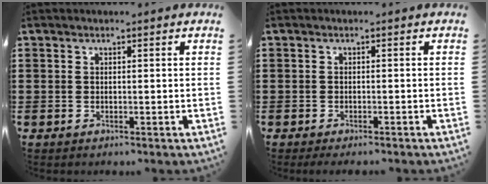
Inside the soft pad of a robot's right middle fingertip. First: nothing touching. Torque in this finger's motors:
{"motor_torque": [1.11, -0.16, 0.07, 0.09]}